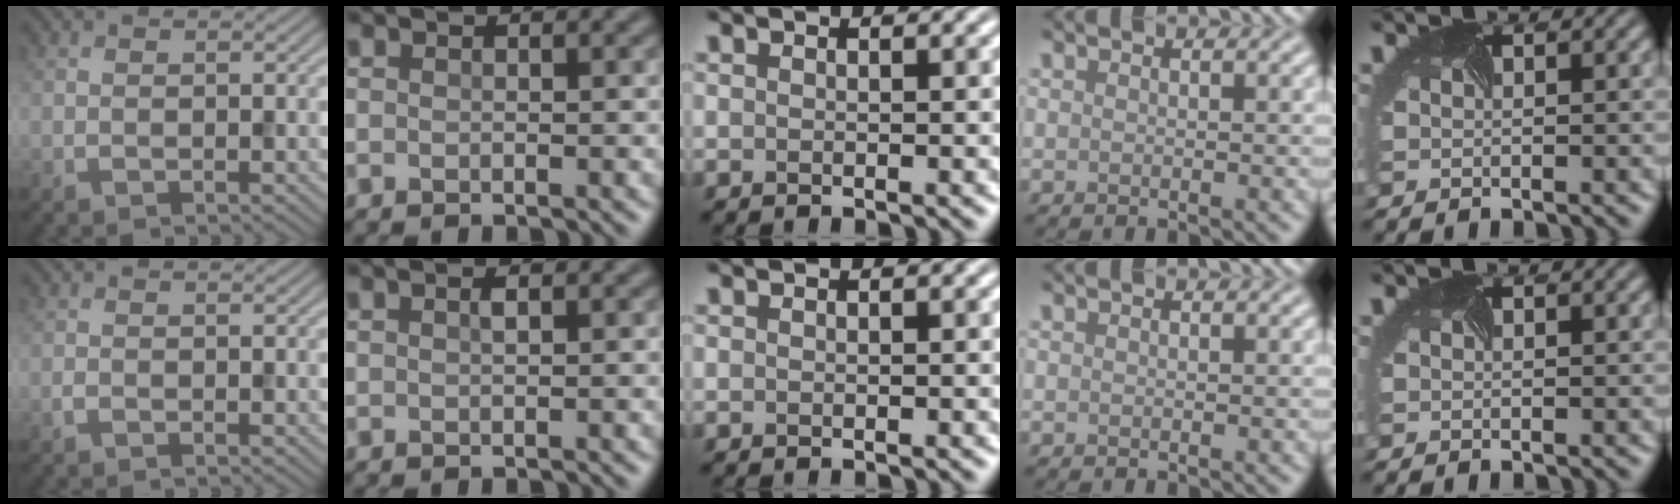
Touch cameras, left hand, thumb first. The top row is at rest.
{"thumb": {"total": 0.6, "force": [-0.4, 0.3, 0.4], "torque": [-0.008, 0.000, -0.009]}, "index": {"total": 0.7, "force": [0.3, 0.2, 0.6], "torque": [-0.017, 0.001, 0.006]}}